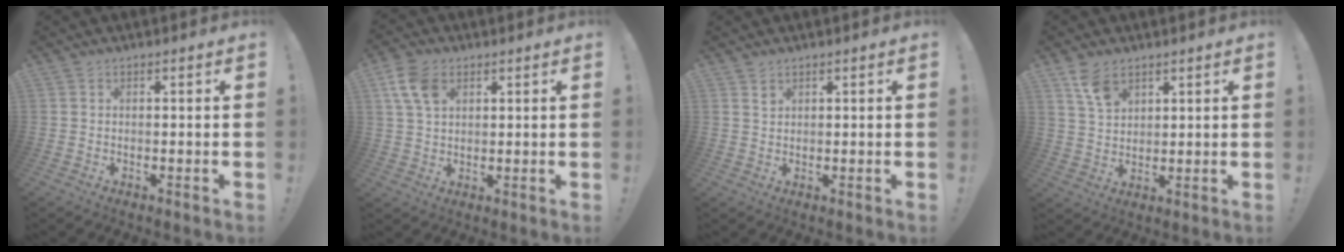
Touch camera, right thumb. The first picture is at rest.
{"total": 9.6, "force": [4.0, 6.6, 5.6], "torque": [-0.099, -0.004, 0.078]}
{"total": 1.4, "force": [1.1, 0.7, 0.3], "torque": [0.009, -0.010, 0.019]}
{"total": 7.4, "force": [4.7, 4.4, 3.8], "torque": [-0.063, -0.020, 0.088]}